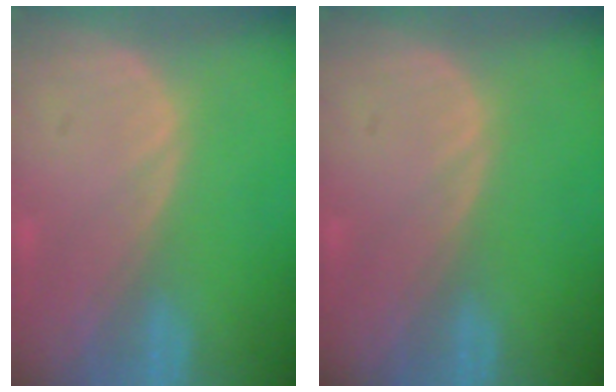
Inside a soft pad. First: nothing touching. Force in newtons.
{"total": 0.0}